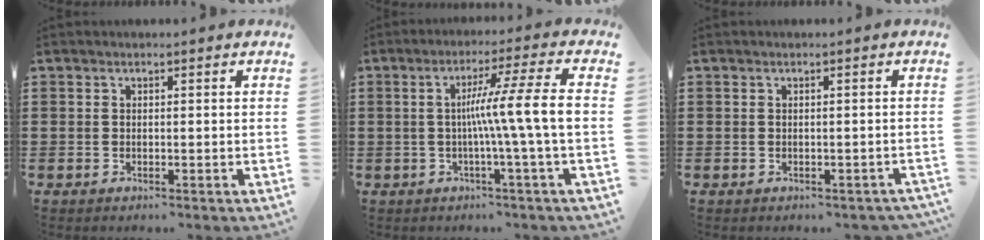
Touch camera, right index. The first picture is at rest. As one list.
[{"total": 9.5, "force": [-0.4, -1.3, 9.4], "torque": [-0.170, -0.006, -0.018]}, {"total": 0.5, "force": [-0.4, 0.3, 0.2], "torque": [-0.007, -0.001, -0.008]}]